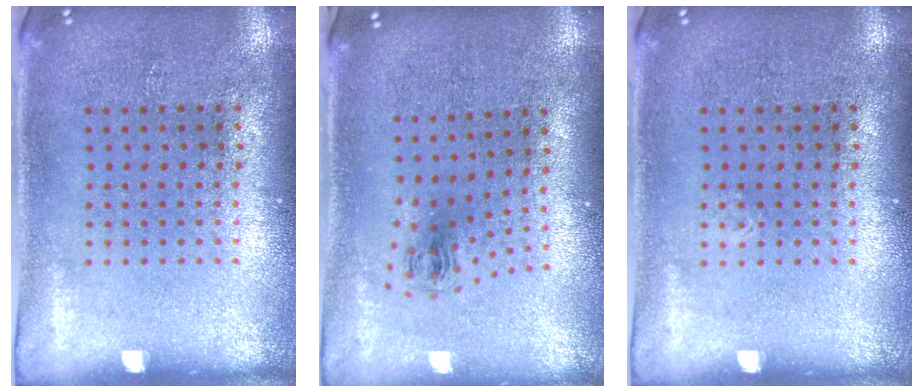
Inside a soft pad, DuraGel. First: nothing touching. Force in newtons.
{"total": 0.7, "press": 0.4, "slide": 0.6}
{"total": 0.0}